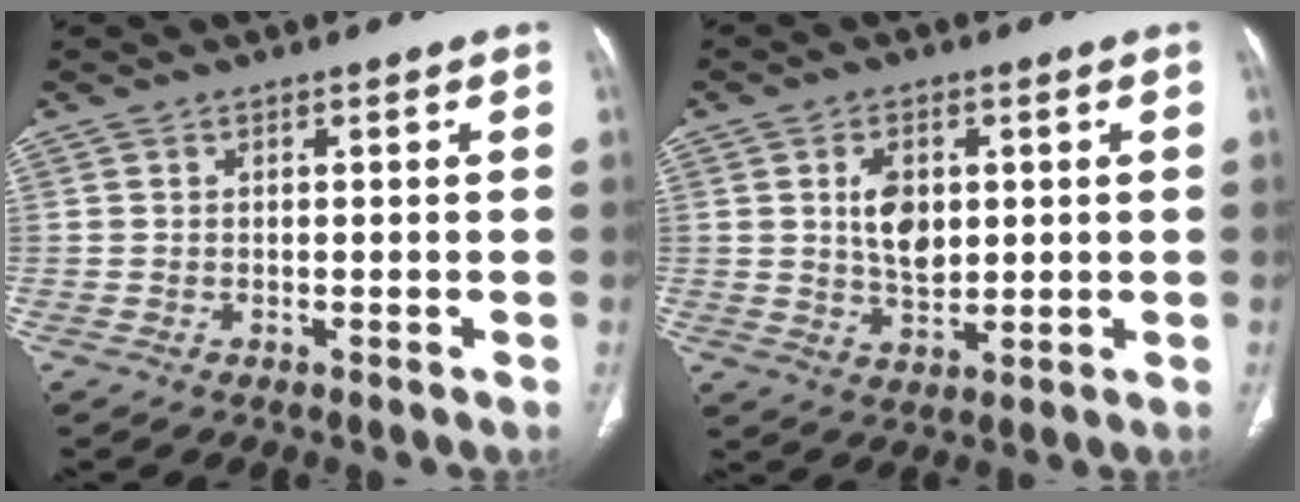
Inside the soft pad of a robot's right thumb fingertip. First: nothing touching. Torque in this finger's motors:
{"motor_torque": [1.06, 0.87, 0.90, -0.53, 0.07]}